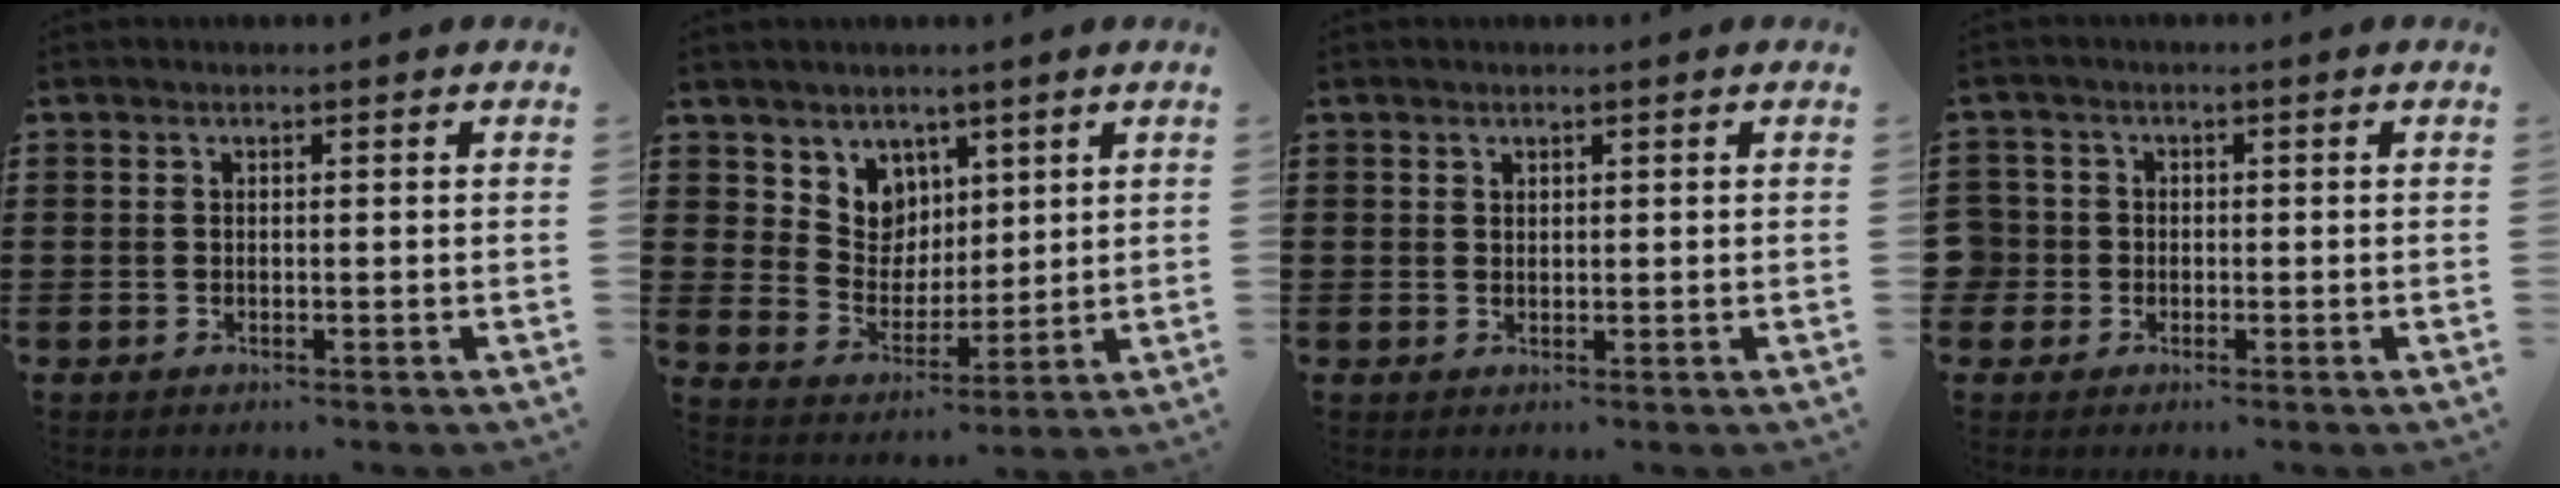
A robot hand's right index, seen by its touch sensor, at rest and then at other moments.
{"total": 6.4, "force": [4.0, 5.0, 0.1], "torque": [-0.041, -0.016, 0.079]}
{"total": 1.0, "force": [0.7, 0.6, 0.1], "torque": [-0.004, 0.001, 0.015]}
{"total": 2.6, "force": [-0.6, 2.5, 0.4], "torque": [-0.028, 0.003, -0.018]}